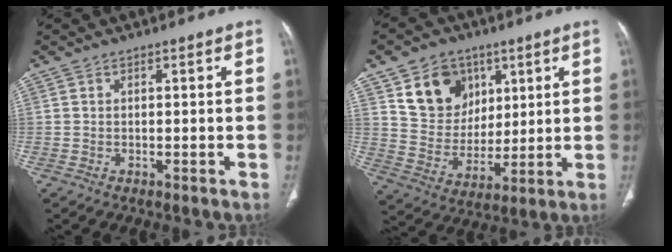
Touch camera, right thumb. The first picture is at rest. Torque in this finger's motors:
{"motor_torque": [-1.36, 1.51, 0.32, -0.12, 0.04]}